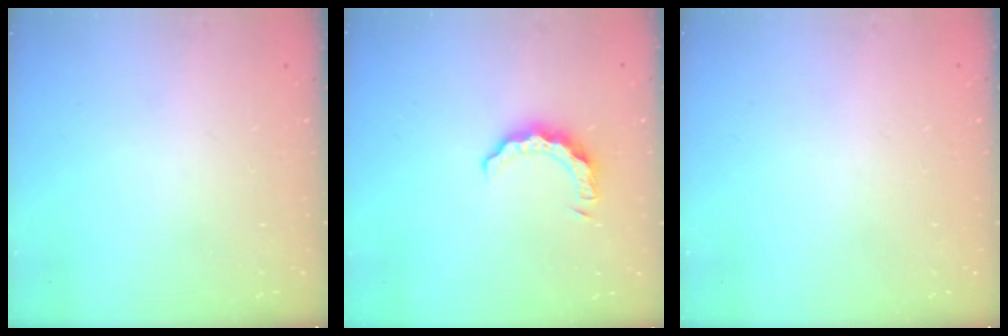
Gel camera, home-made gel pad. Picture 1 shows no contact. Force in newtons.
{"total": 7.4, "press": 7.4, "slide": 0.6}
{"total": 1.6, "press": 1.6, "slide": 0.1}